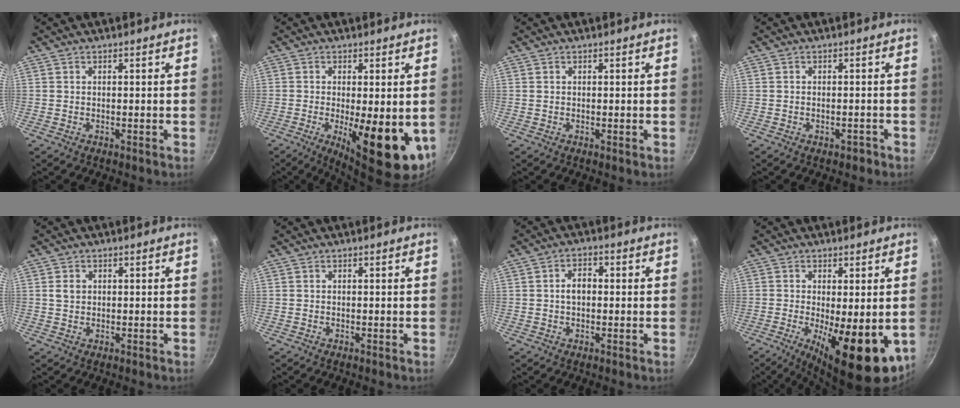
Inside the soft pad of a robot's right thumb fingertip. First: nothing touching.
{"total": 15.2, "force": [-3.6, 5.1, 13.8], "torque": [-0.162, -0.022, -0.033]}
{"total": 0.0}
{"total": 1.3, "force": [-0.9, 0.8, 0.5], "torque": [-0.010, 0.014, -0.010]}
{"total": 2.2, "force": [0.5, 1.8, 1.1], "torque": [-0.015, -0.001, 0.011]}
{"total": 0.0}
{"total": 3.7, "force": [0.1, 2.4, 2.8], "torque": [-0.045, 0.013, -0.002]}
{"total": 16.5, "force": [-4.7, 5.8, 14.7], "torque": [-0.178, -0.025, -0.048]}